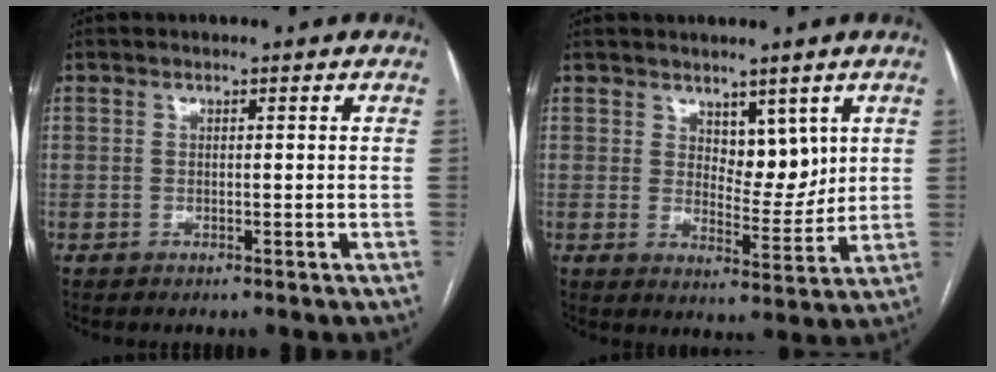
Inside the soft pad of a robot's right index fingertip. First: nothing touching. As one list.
[{"total": 5.5, "force": [2.9, 2.8, 3.8], "torque": [-0.053, -0.007, 0.052]}]